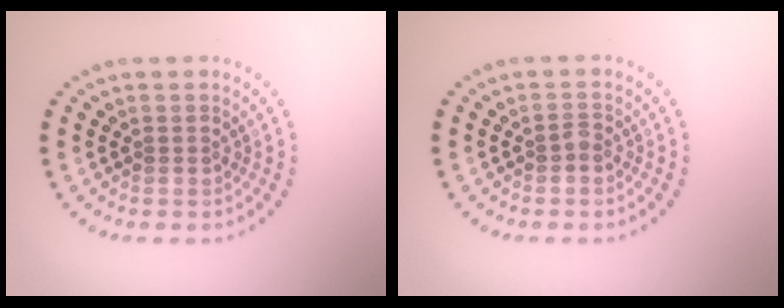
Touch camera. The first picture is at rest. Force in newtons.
{"total": 0.6, "press": 0.5, "slide": 0.4}